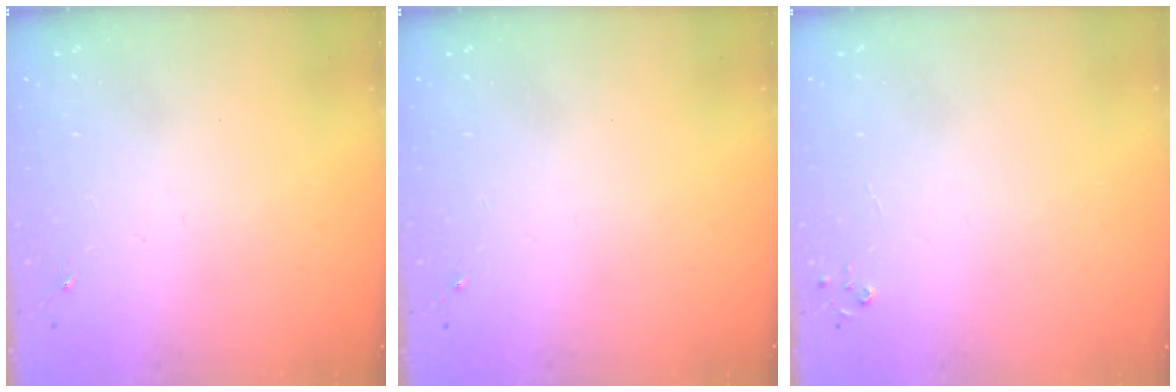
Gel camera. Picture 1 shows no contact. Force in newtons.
{"total": 0.0}
{"total": 2.8, "press": 2.8, "slide": 0.3}